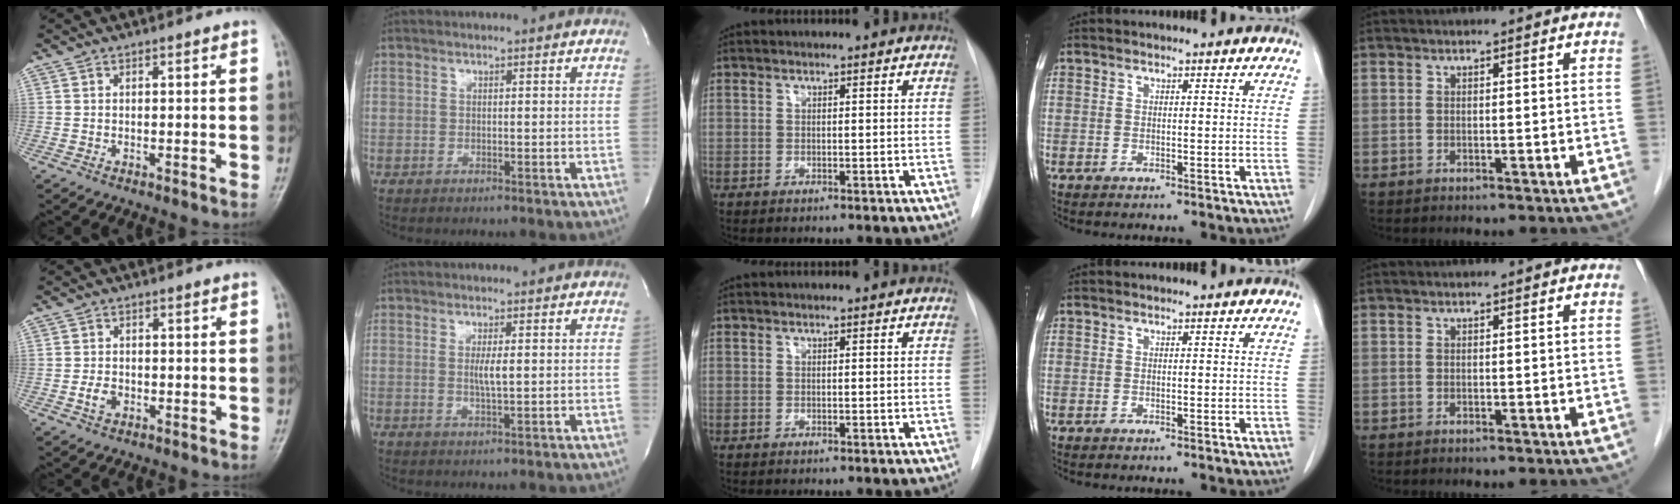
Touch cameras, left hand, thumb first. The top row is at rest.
{"thumb": {"total": 2.8, "force": [-0.9, 2.0, 1.6], "torque": [-0.027, 0.007, -0.018]}, "index": {"total": 2.6, "force": [0.2, 0.2, 2.6], "torque": [-0.053, -0.005, 0.003]}}